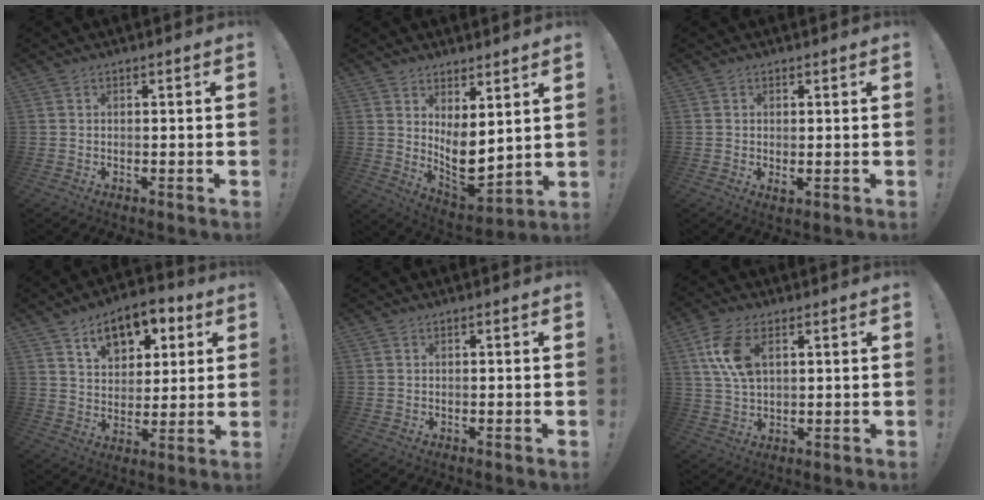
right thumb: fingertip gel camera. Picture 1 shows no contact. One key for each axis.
{"total": 8.7, "fx": 2.6, "fy": 4.6, "fz": 6.9, "tx": -0.099, "ty": -0.049, "tz": 0.059}
{"total": 1.3, "fx": 0.3, "fy": 0.7, "fz": 1.1, "tx": -0.018, "ty": 0.001, "tz": 0.006}
{"total": 12.0, "fx": 6.9, "fy": 7.5, "fz": 6.2, "tx": -0.087, "ty": -0.035, "tz": 0.126}
{"total": 0.0}
{"total": 10.1, "fx": 3.7, "fy": 5.6, "fz": 7.6, "tx": -0.150, "ty": -0.006, "tz": 0.067}